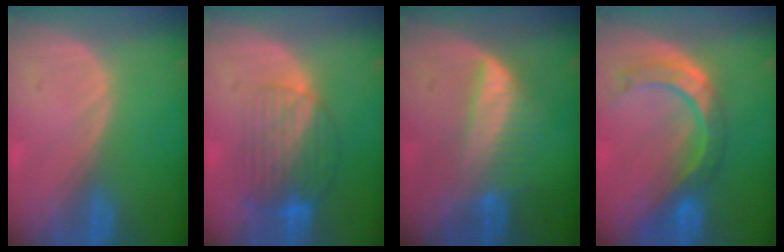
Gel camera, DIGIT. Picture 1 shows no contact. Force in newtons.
{"total": 8.4, "press": 7.1, "slide": 4.5}
{"total": 6.5, "press": 6.1, "slide": 2.2}
{"total": 8.5, "press": 7.2, "slide": 4.5}